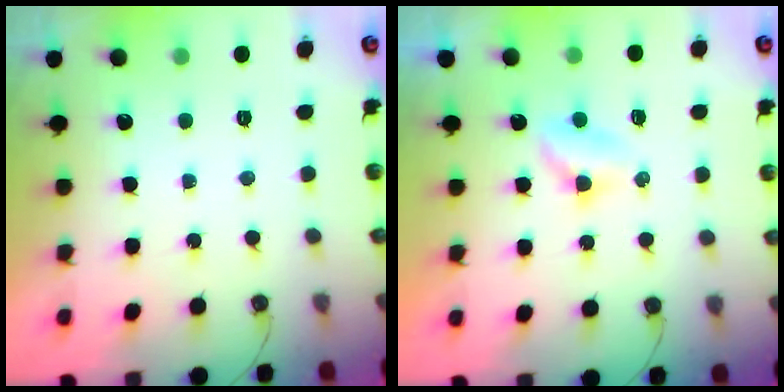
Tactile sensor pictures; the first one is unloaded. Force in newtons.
{"total": 2.7, "press": 2.7, "slide": 0.4}